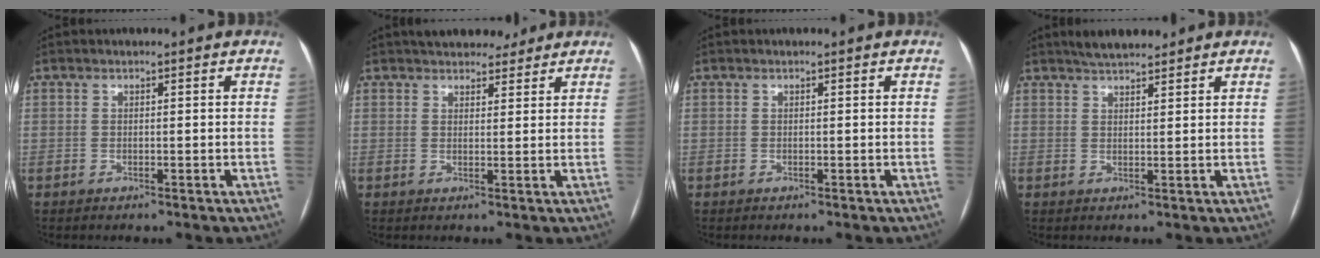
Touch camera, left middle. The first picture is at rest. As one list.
[{"total": 7.7, "force": [6.7, 2.8, 2.6], "torque": [-0.024, 0.013, 0.091]}, {"total": 0.0}, {"total": 4.8, "force": [4.2, 1.0, 2.0], "torque": [-0.034, 0.017, 0.070]}]